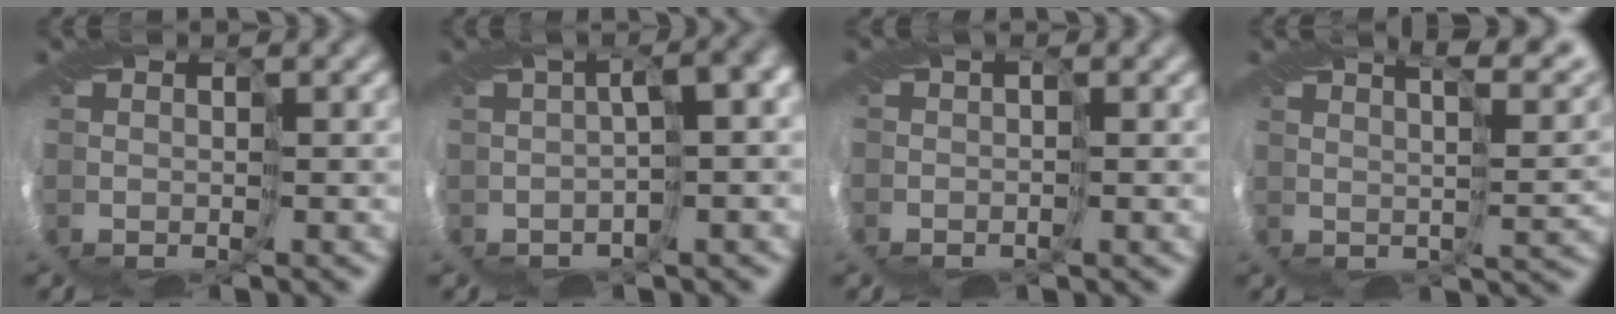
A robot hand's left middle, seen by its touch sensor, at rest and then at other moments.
{"total": 5.2, "force": [-0.7, 1.8, 4.8], "torque": [-0.056, 0.014, -0.004]}
{"total": 1.2, "force": [-0.4, 0.6, 0.9], "torque": [-0.018, 0.001, -0.004]}
{"total": 6.4, "force": [5.3, 0.9, 3.6], "torque": [-0.042, 0.019, 0.072]}